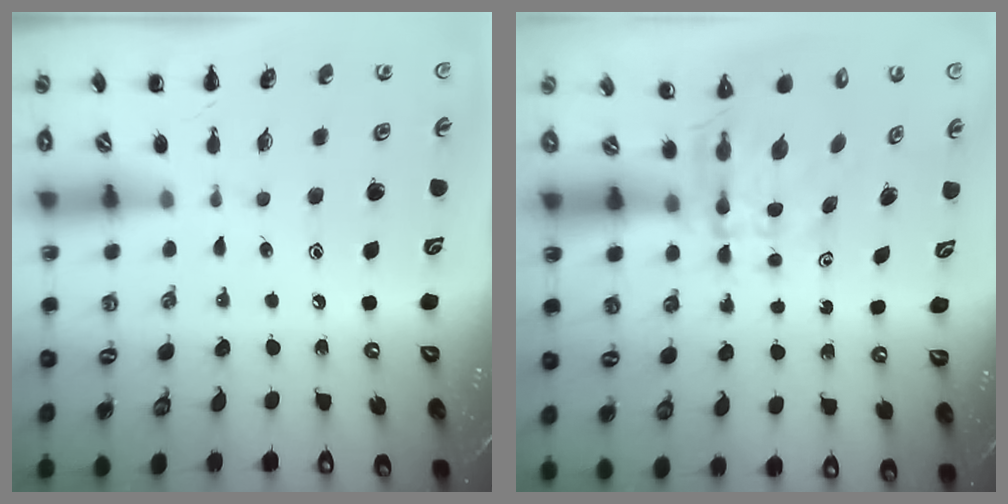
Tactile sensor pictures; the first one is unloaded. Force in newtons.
{"total": 5.5, "press": 5.4, "slide": 0.9}